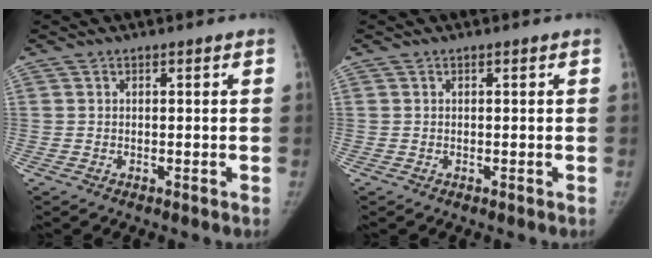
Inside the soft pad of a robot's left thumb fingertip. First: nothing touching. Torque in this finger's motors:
{"motor_torque": [-0.10, 0.10, 0.20, -0.21, 0.00]}